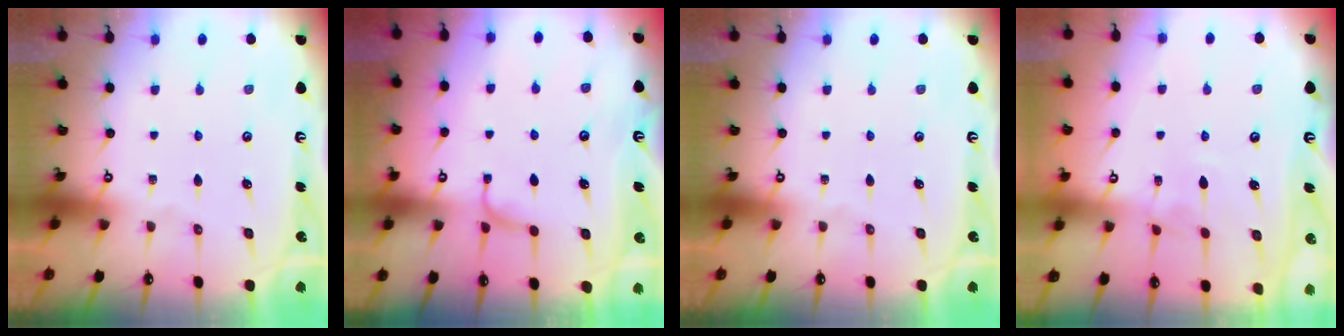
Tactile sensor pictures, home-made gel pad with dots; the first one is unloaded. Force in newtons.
{"total": 1.9, "press": 1.8, "slide": 0.6}
{"total": 0.0}
{"total": 3.3, "press": 3.3, "slide": 0.5}